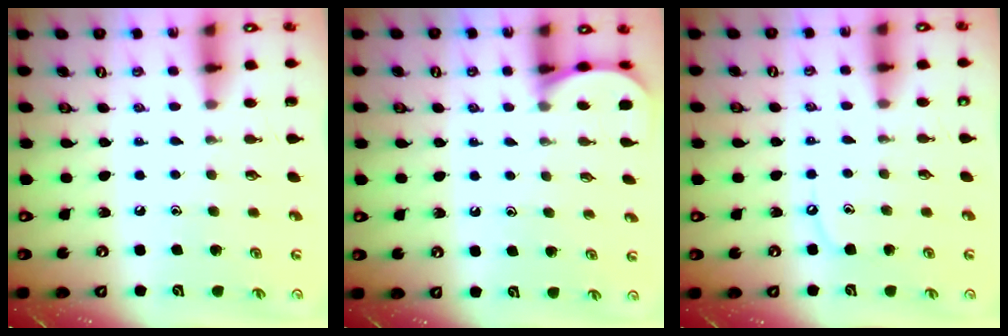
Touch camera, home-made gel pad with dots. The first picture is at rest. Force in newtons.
{"total": 1.4, "press": 1.4, "slide": 0.1}
{"total": 3.4, "press": 3.4, "slide": 0.3}